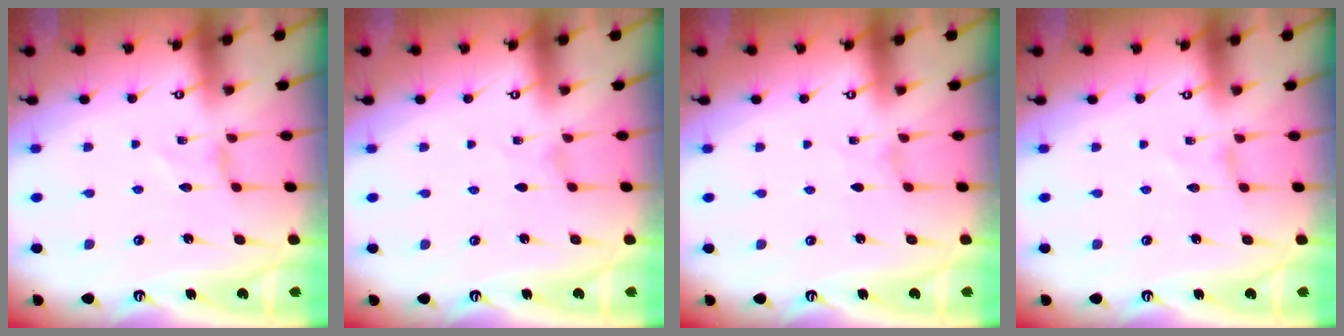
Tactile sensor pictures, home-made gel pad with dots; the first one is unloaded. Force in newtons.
{"total": 0.0}
{"total": 0.0}
{"total": 0.0}